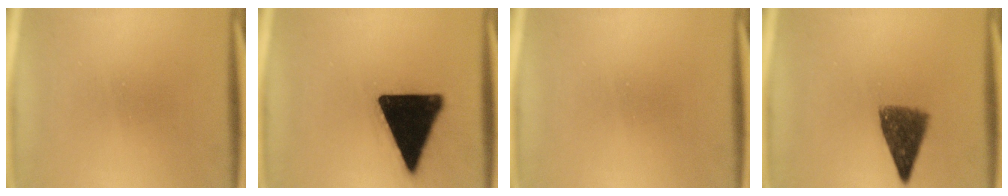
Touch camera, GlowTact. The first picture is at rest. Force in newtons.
{"total": 19.8}
{"total": 0.0}
{"total": 7.3}